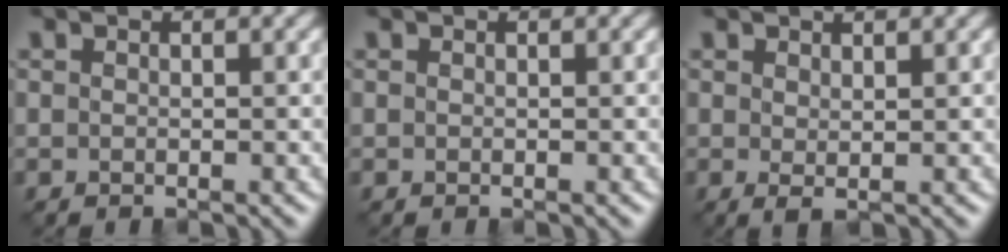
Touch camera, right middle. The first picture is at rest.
{"total": 0.0}
{"total": 1.3, "force": [0.6, 0.2, 1.2], "torque": [-0.023, -0.008, 0.010]}